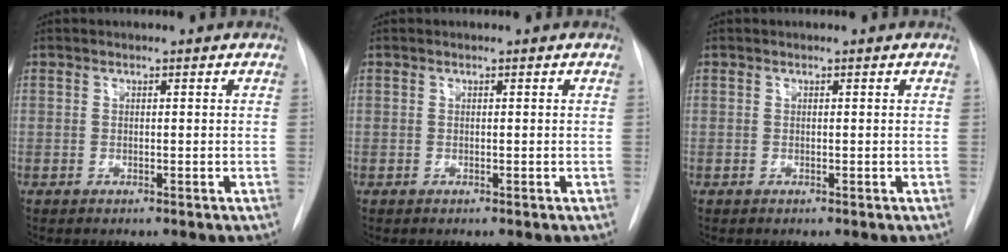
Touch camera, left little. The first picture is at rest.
{"total": 0.0}
{"total": 0.0}